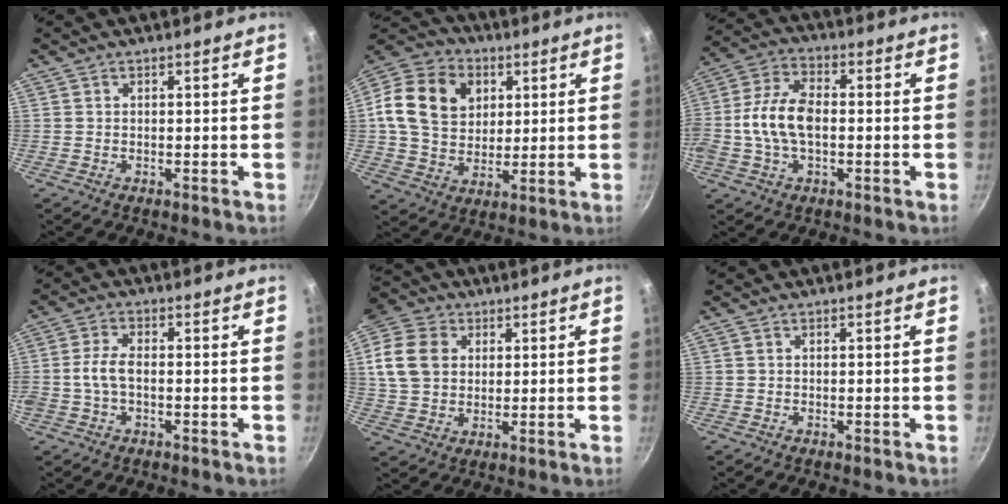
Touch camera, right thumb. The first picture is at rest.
{"total": 17.9, "force": [4.6, 14.1, 10.1], "torque": [-0.168, 0.009, 0.073]}
{"total": 11.1, "force": [-0.9, 6.5, 9.0], "torque": [-0.175, 0.027, -0.028]}
{"total": 4.9, "force": [-0.7, 2.6, 4.1], "torque": [-0.083, 0.016, -0.019]}
{"total": 11.6, "force": [3.6, 9.1, 6.2], "torque": [-0.095, -0.005, 0.061]}
{"total": 0.0}